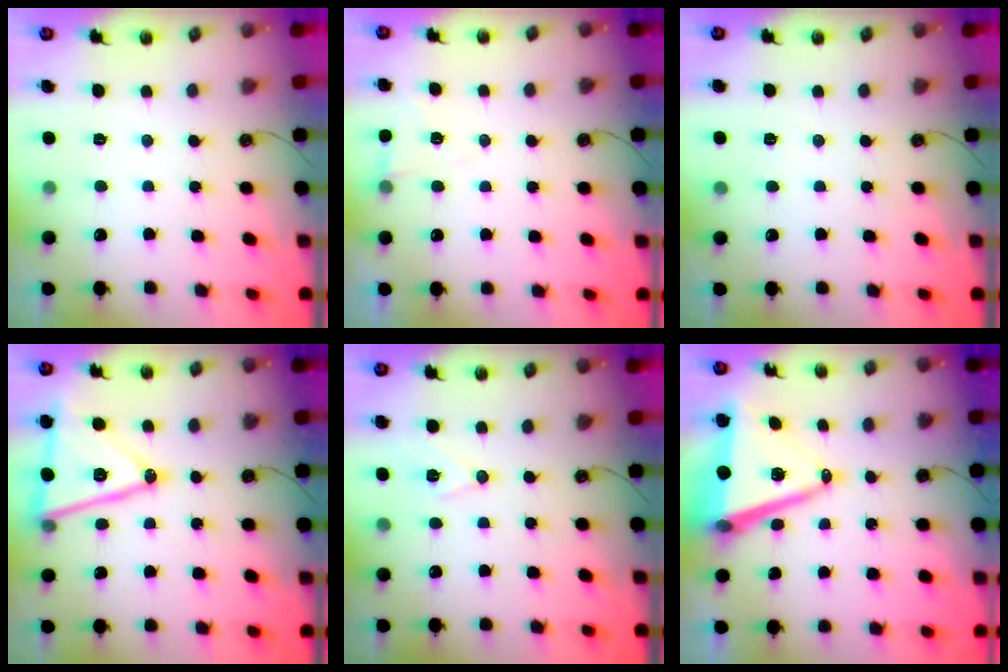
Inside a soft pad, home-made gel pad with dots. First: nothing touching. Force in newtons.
{"total": 4.9, "press": 4.3, "slide": 2.3}
{"total": 4.3, "press": 1.3, "slide": 4.1}
{"total": 17.2, "press": 16.8, "slide": 3.4}
{"total": 7.1, "press": 6.1, "slide": 3.7}
{"total": 15.2, "press": 14.7, "slide": 4.0}